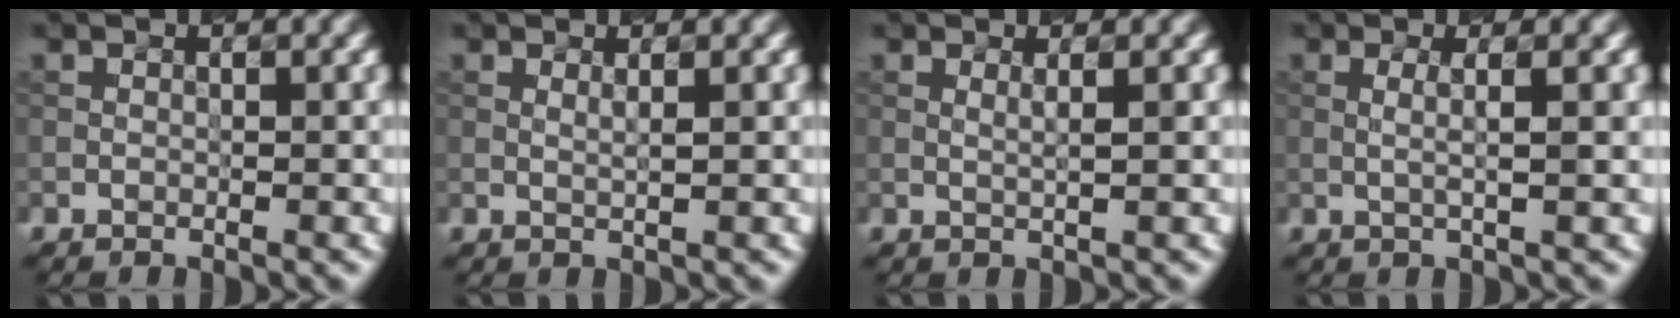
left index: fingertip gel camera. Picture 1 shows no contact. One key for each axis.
{"total": 0.6, "fx": 0.4, "fy": 0.1, "fz": 0.4, "tx": -0.009, "ty": 0.005, "tz": 0.007}
{"total": 0.9, "fx": 0.3, "fy": 0.2, "fz": 0.8, "tx": -0.018, "ty": 0.005, "tz": 0.005}
{"total": 1.8, "fx": 0.1, "fy": 0.3, "fz": 1.8, "tx": -0.035, "ty": 0.005, "tz": 0.004}